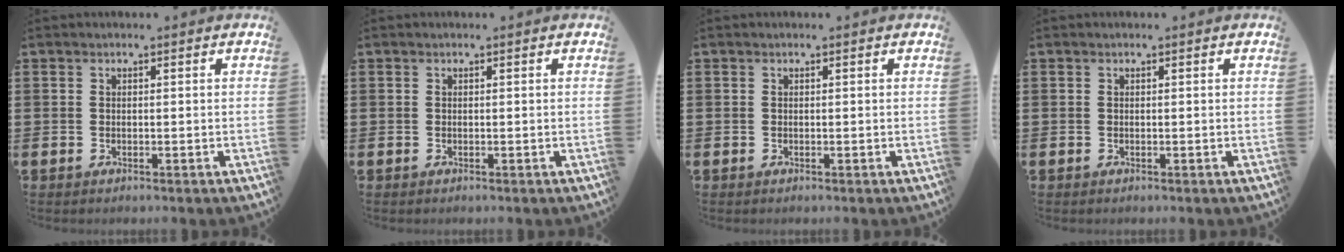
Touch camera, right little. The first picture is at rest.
{"total": 0.0}
{"total": 0.0}
{"total": 0.0}